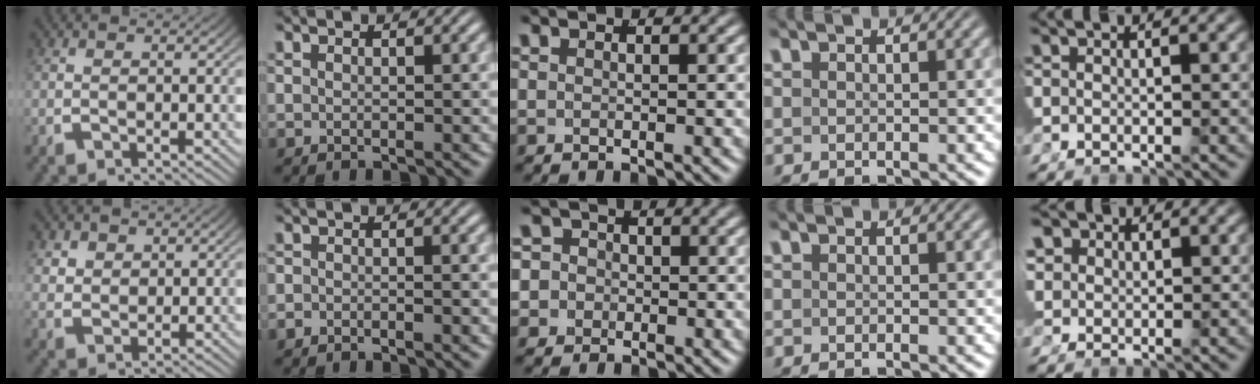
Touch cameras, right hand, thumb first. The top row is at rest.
{"thumb": {"total": 3.1, "force": [1.4, 2.4, 1.3], "torque": [-0.030, -0.012, 0.038]}, "index": {"total": 1.2, "force": [-1.1, 0.5, 0.1], "torque": [-0.002, -0.004, -0.021]}, "middle": {"total": 6.2, "force": [-0.9, 5.9, 1.5], "torque": [-0.048, -0.017, -0.023]}, "little": {"total": 2.2, "force": [1.4, 1.3, 1.1], "torque": [-0.025, -0.005, 0.036]}}